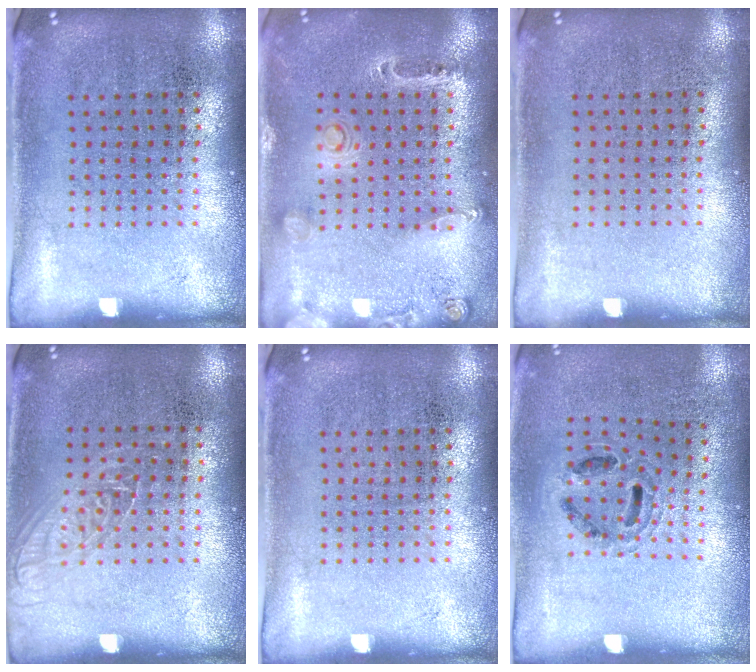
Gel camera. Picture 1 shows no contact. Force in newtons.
{"total": 0.5, "press": 0.4, "slide": 0.3}
{"total": 0.0}
{"total": 1.1, "press": 1.0, "slide": 0.5}
{"total": 0.0}
{"total": 0.9, "press": 0.8, "slide": 0.2}